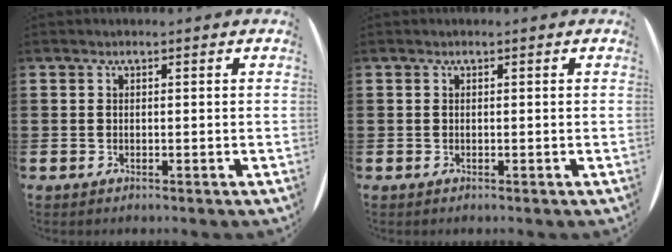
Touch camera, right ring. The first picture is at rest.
{"total": 0.0}